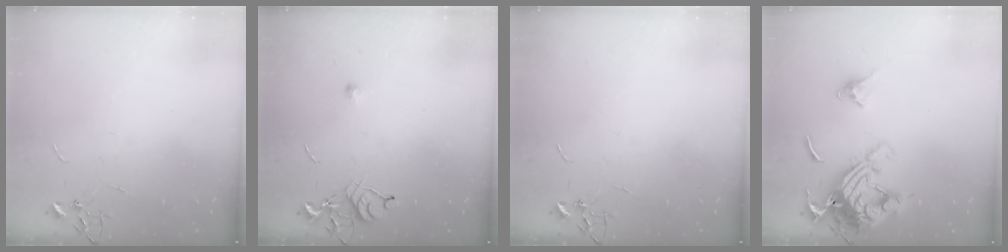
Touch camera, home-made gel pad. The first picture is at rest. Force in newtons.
{"total": 7.1, "press": 7.1, "slide": 0.8}
{"total": 0.0}
{"total": 15.3, "press": 15.2, "slide": 1.7}